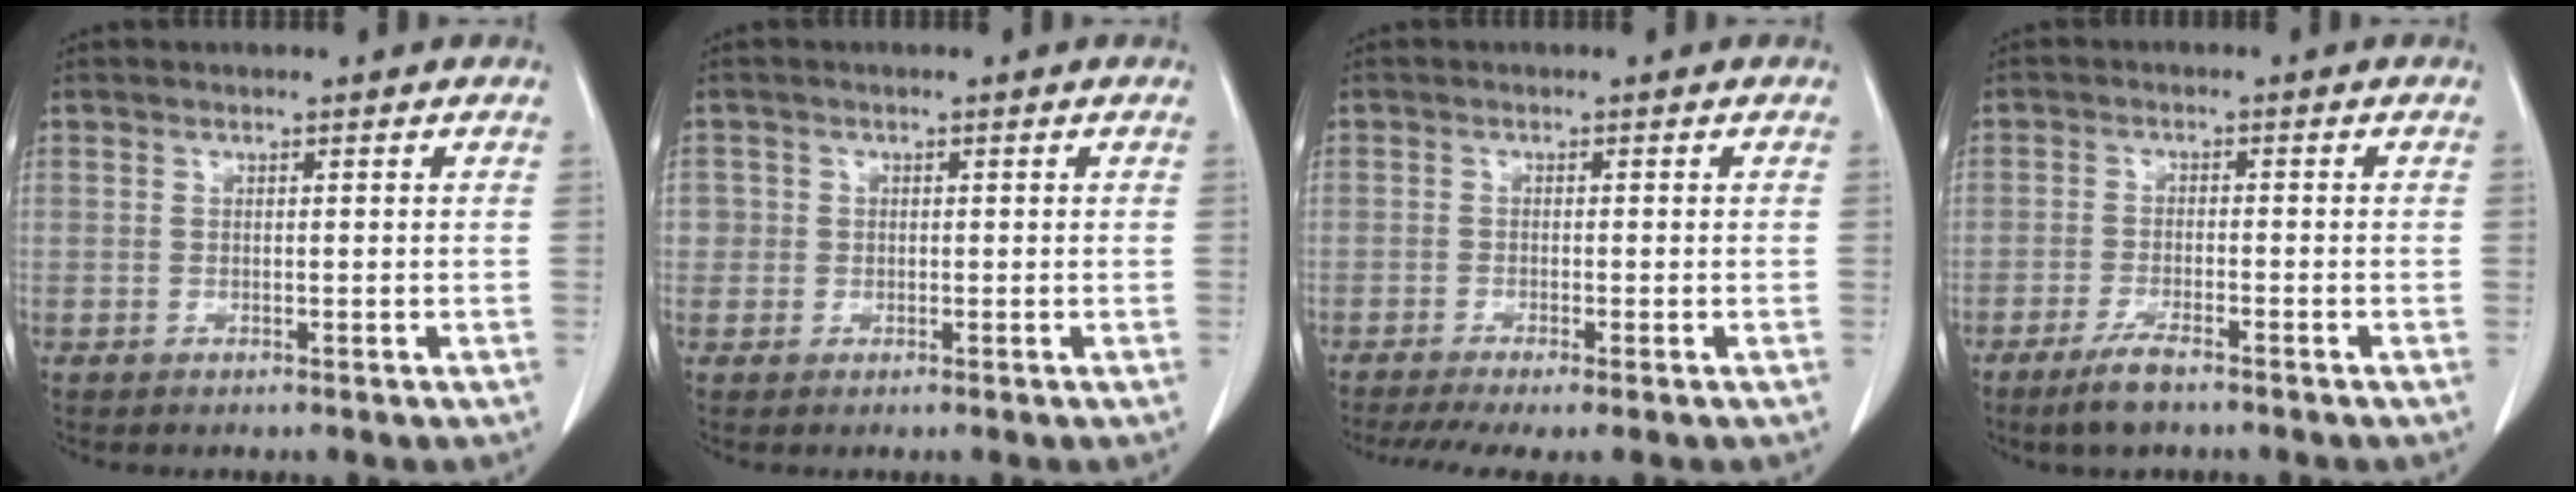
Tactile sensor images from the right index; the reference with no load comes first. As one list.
[{"total": 1.7, "force": [0.1, 1.7, 0.1], "torque": [0.014, 0.005, -0.002]}, {"total": 6.5, "force": [-4.8, 0.7, 4.4], "torque": [-0.069, -0.012, -0.079]}, {"total": 4.3, "force": [-3.2, 0.6, 2.8], "torque": [-0.061, -0.006, -0.059]}]